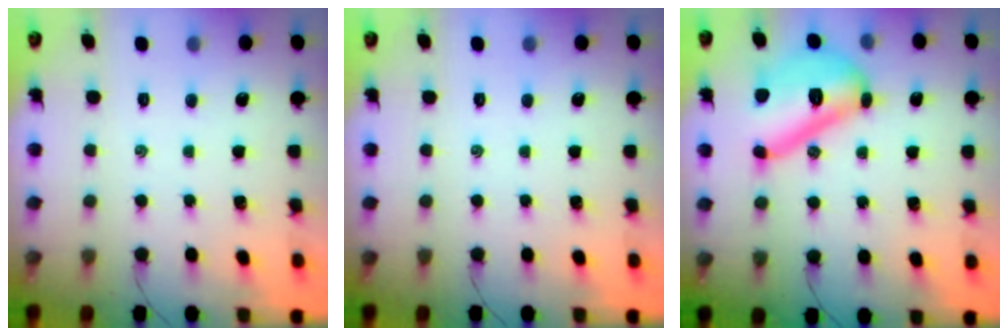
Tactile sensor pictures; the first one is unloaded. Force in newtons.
{"total": 0.0}
{"total": 17.7, "press": 17.7, "slide": 1.1}